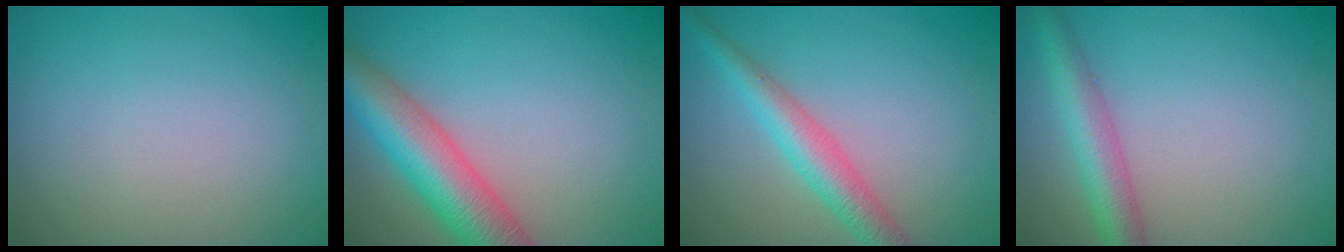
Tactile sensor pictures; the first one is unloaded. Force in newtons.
{"total": 8.0, "press": 8.0, "slide": 0.3}
{"total": 3.8, "press": 3.8, "slide": 0.1}
{"total": 4.0, "press": 4.0, "slide": 0.1}